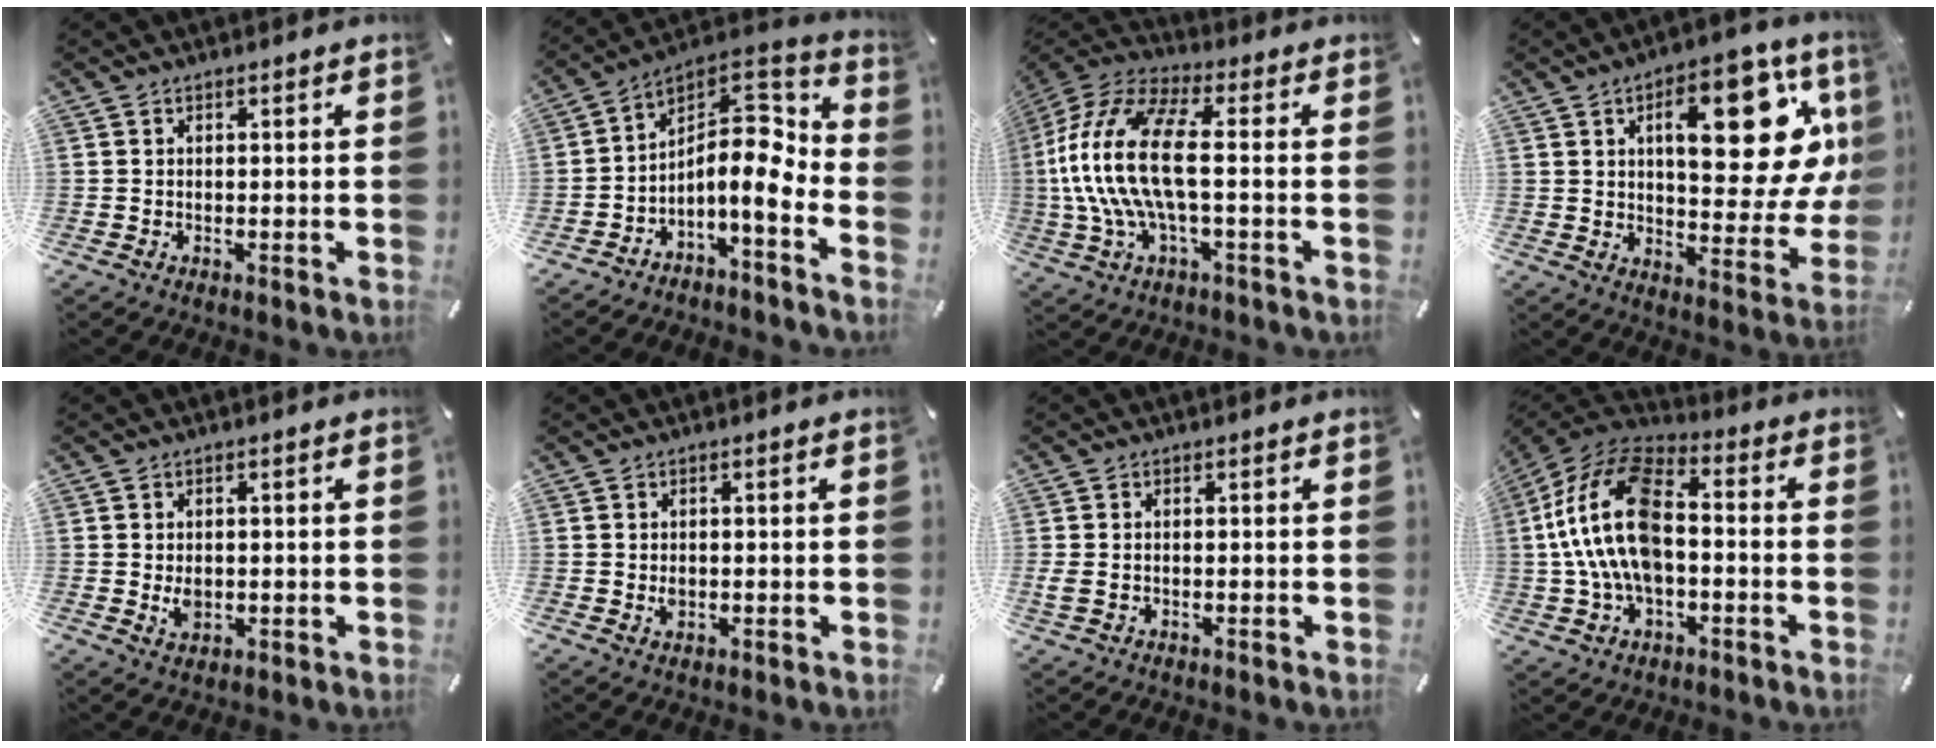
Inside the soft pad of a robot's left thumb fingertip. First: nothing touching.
{"total": 9.4, "force": [-1.9, 5.1, 7.6], "torque": [-0.104, -0.027, -0.037]}
{"total": 18.7, "force": [-0.6, 7.9, 17.0], "torque": [-0.365, -0.008, -0.017]}
{"total": 23.0, "force": [8.4, 10.7, 18.5], "torque": [-0.234, -0.045, 0.126]}
{"total": 2.7, "force": [-0.1, 2.1, 1.8], "torque": [-0.034, -0.002, -0.005]}
{"total": 1.2, "force": [0.0, 1.0, 0.8], "torque": [-0.017, 0.004, -0.002]}
{"total": 1.5, "force": [-0.1, 0.8, 1.2], "torque": [-0.024, 0.001, -0.002]}
{"total": 18.5, "force": [-0.5, 11.2, 14.7], "torque": [-0.318, 0.014, -0.013]}